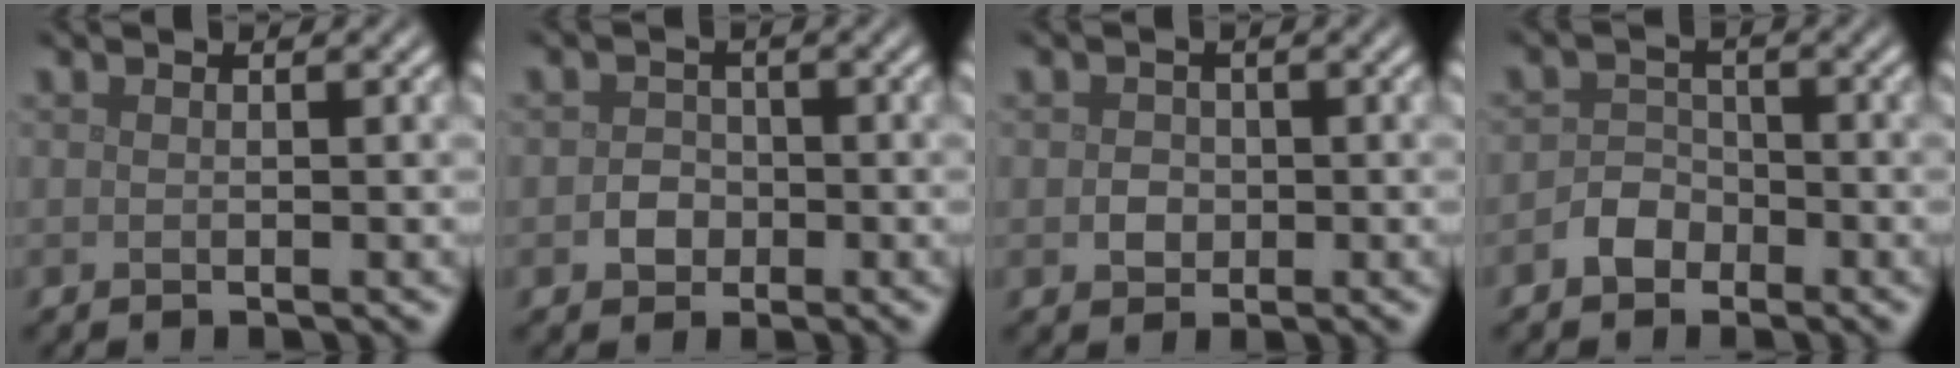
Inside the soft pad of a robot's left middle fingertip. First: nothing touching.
{"total": 1.9, "force": [-0.6, 1.6, 0.7], "torque": [-0.006, 0.002, -0.016]}
{"total": 1.5, "force": [-0.2, 1.4, 0.6], "torque": [-0.005, -0.001, -0.008]}
{"total": 2.2, "force": [-1.3, 1.6, 0.7], "torque": [-0.007, 0.009, -0.028]}